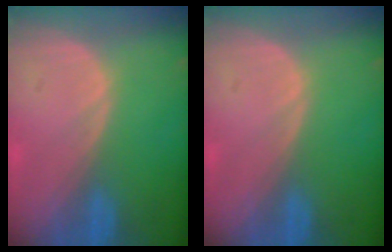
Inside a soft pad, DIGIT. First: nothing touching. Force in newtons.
{"total": 0.0}